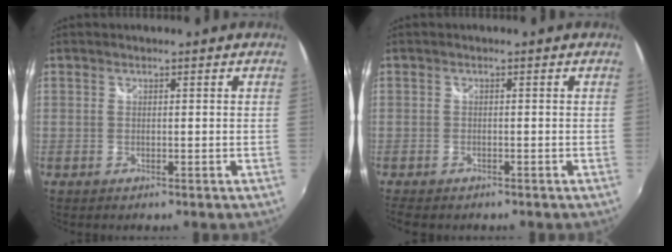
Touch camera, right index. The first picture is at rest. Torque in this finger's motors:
{"motor_torque": [0.04, -0.20, 0.14, 0.03]}